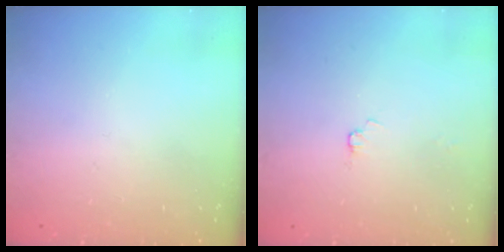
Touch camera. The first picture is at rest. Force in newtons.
{"total": 1.7, "press": 1.7, "slide": 0.2}